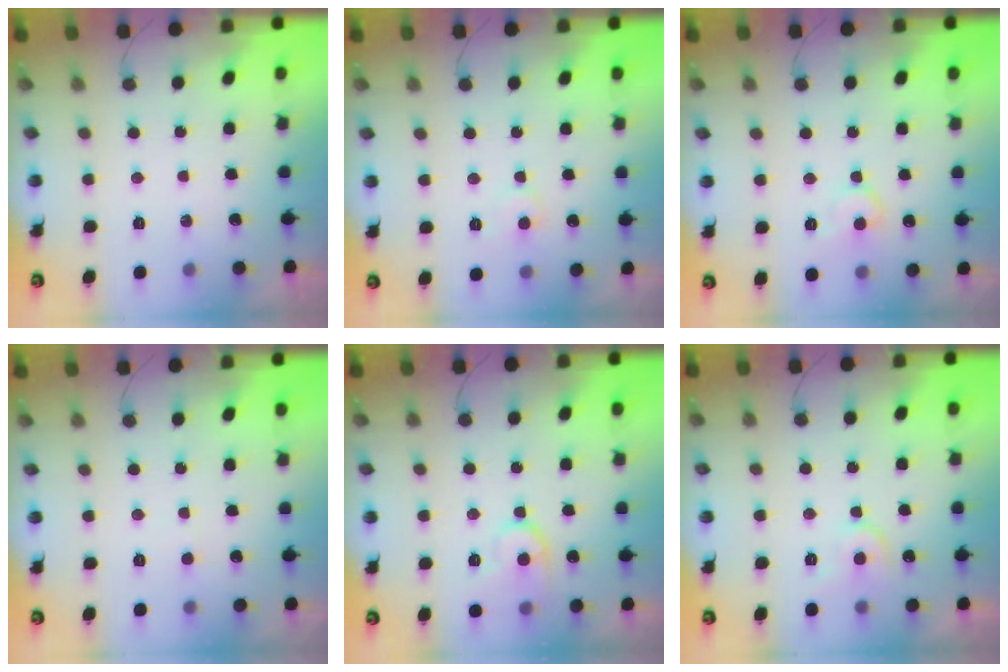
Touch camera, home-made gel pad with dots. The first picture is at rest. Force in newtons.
{"total": 5.2, "press": 5.2, "slide": 0.1}
{"total": 8.7, "press": 8.7, "slide": 0.8}
{"total": 3.3, "press": 3.3, "slide": 0.3}
{"total": 11.5, "press": 11.4, "slide": 0.9}
{"total": 7.6, "press": 7.6, "slide": 0.8}